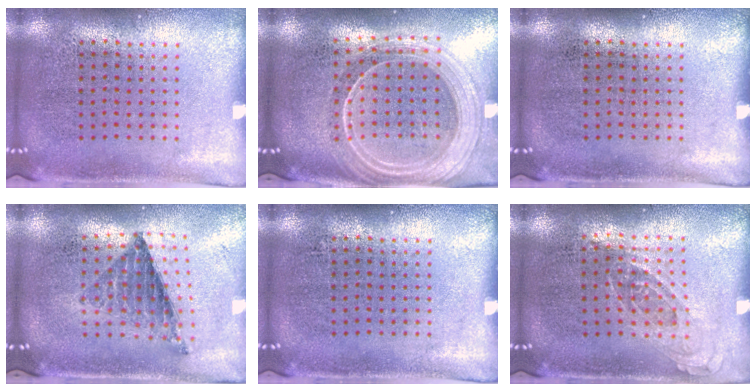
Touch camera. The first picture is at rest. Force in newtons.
{"total": 2.3, "press": 2.1, "slide": 1.0}
{"total": 0.0}
{"total": 0.7, "press": 0.7, "slide": 0.0}
{"total": 0.0}
{"total": 0.7, "press": 0.7, "slide": 0.3}